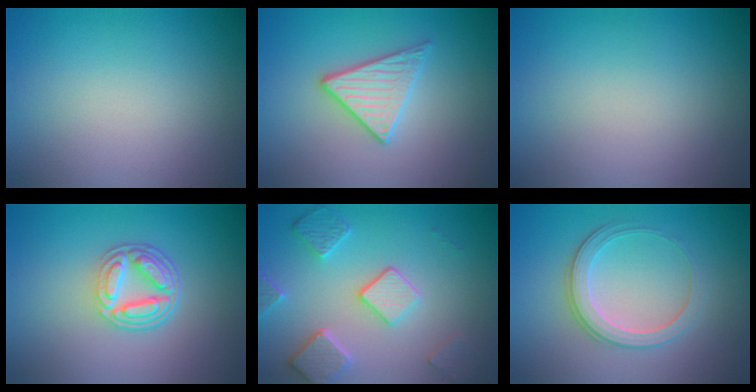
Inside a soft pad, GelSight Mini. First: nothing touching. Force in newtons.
{"total": 2.9, "press": 2.8, "slide": 0.7}
{"total": 0.0}
{"total": 4.8, "press": 3.4, "slide": 3.4}
{"total": 5.0, "press": 3.9, "slide": 3.1}
{"total": 3.3, "press": 2.9, "slide": 1.6}